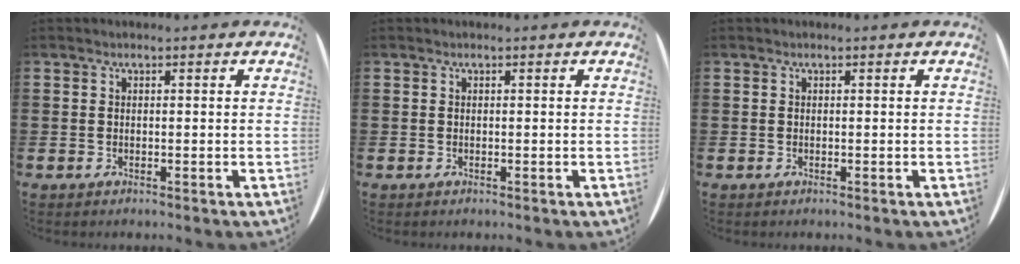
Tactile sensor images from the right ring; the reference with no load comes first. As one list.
[{"total": 0.0}, {"total": 0.0}]